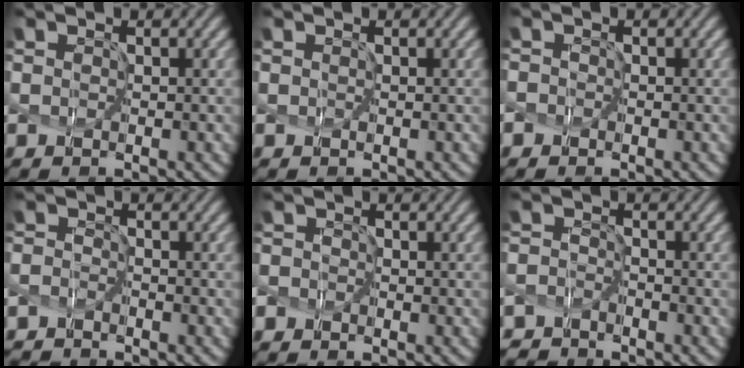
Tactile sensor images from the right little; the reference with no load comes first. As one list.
[{"total": 0.0}, {"total": 0.8, "force": [-0.6, 0.6, 0.0], "torque": [0.003, 0.006, -0.013]}, {"total": 2.1, "force": [-2.0, 0.5, 0.1], "torque": [-0.012, 0.001, -0.044]}, {"total": 1.3, "force": [-0.7, 1.0, 0.1], "torque": [0.004, 0.008, -0.019]}, {"total": 2.8, "force": [-2.7, 0.9, 0.0], "torque": [-0.009, 0.004, -0.049]}]